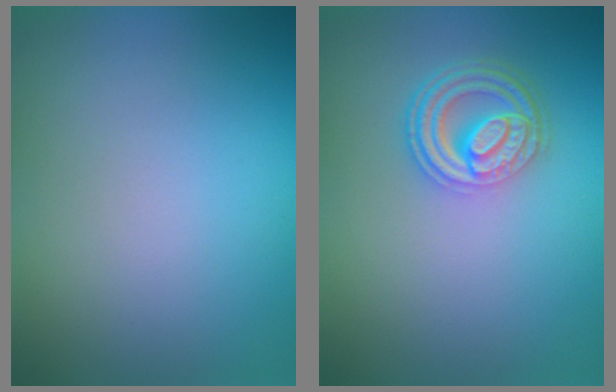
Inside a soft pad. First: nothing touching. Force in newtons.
{"total": 4.7, "press": 3.5, "slide": 3.1}